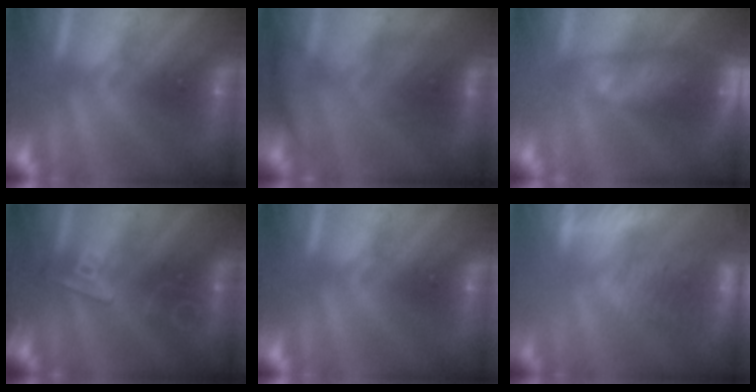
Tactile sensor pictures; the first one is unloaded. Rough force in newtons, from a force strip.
{"total": 2.7}
{"total": 7.8}
{"total": 2.5}
{"total": 0.0}
{"total": 3.7}